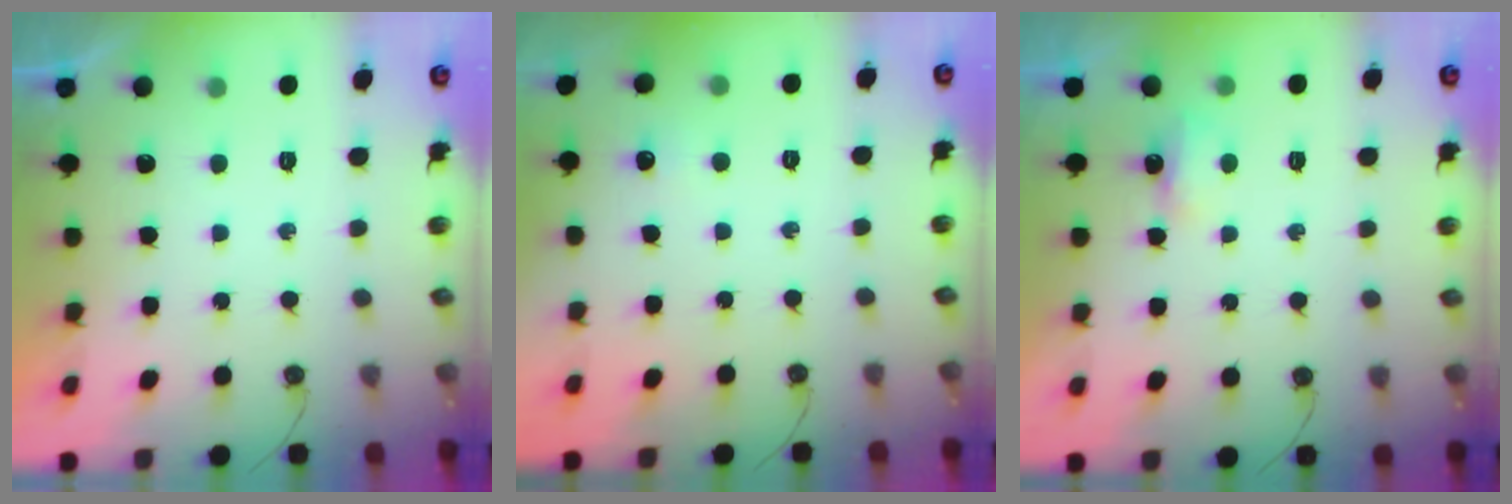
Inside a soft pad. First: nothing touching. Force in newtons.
{"total": 3.9, "press": 3.8, "slide": 0.5}
{"total": 3.8, "press": 3.8, "slide": 0.5}